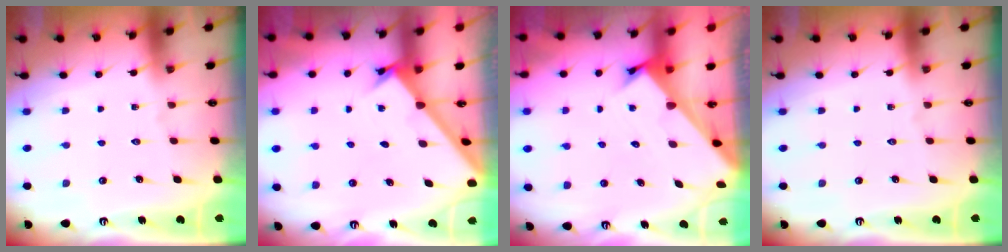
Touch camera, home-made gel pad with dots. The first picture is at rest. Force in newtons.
{"total": 1.8, "press": 1.8, "slide": 0.1}
{"total": 3.5, "press": 3.5, "slide": 0.4}
{"total": 0.0}